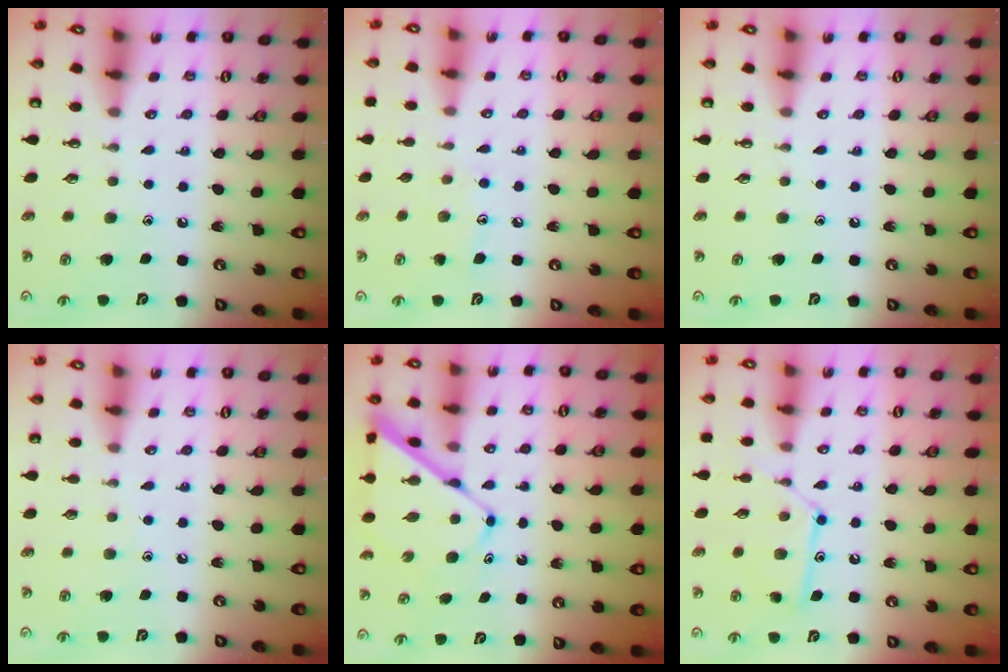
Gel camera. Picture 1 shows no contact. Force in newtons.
{"total": 6.2, "press": 6.1, "slide": 0.4}
{"total": 0.0}
{"total": 2.7, "press": 2.6, "slide": 0.3}
{"total": 10.0, "press": 10.0, "slide": 0.7}
{"total": 11.2, "press": 11.2, "slide": 0.4}